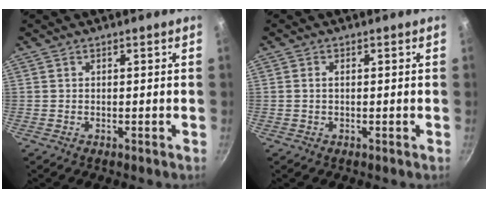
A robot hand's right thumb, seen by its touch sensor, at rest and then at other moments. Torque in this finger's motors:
{"motor_torque": [0.11, -0.09, -0.03, 0.01, 0.09]}